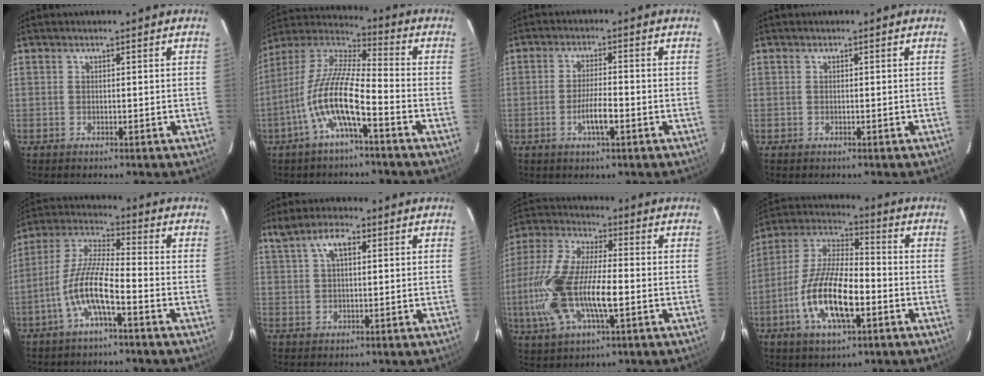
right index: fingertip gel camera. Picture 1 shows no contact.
{"total": 13.0, "force": [-5.3, 2.3, 11.7], "torque": [-0.230, 0.004, -0.107]}
{"total": 4.8, "force": [-2.2, 0.8, 4.2], "torque": [-0.084, -0.002, -0.037]}
{"total": 0.0}
{"total": 10.1, "force": [-4.3, 1.5, 9.0], "torque": [-0.196, 0.008, -0.085]}
{"total": 4.9, "force": [2.2, 2.0, 3.9], "torque": [-0.069, 0.013, 0.041]}
{"total": 18.5, "force": [-3.3, 6.9, 16.9], "torque": [-0.357, -0.001, -0.066]}
{"total": 15.8, "force": [-5.1, 5.7, 13.8], "torque": [-0.284, -0.004, -0.098]}